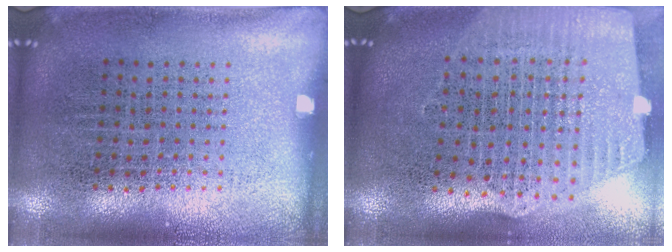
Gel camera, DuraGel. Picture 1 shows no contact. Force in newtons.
{"total": 2.5, "press": 2.1, "slide": 1.4}